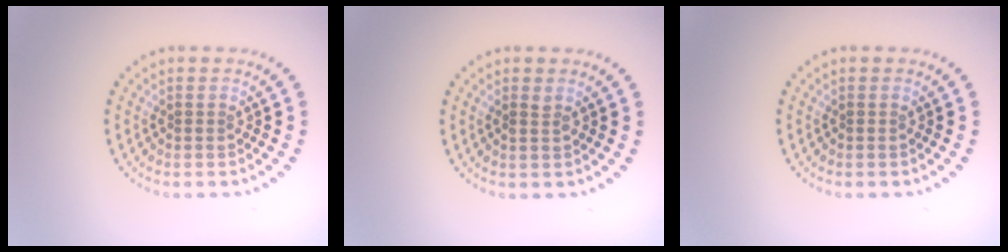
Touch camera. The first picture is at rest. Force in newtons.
{"total": 0.5, "press": 0.5, "slide": 0.1}
{"total": 0.0}